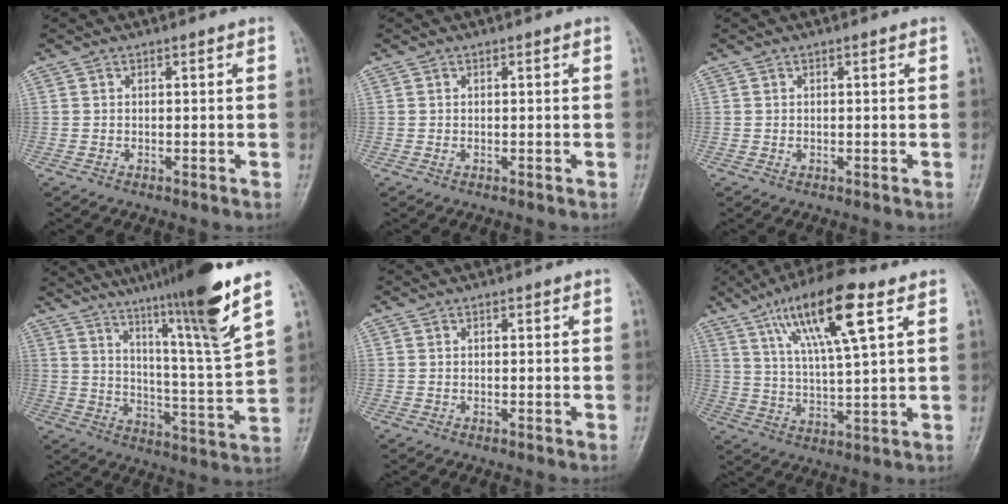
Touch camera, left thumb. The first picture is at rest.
{"total": 0.6, "force": [0.1, 0.3, 0.5], "torque": [-0.007, 0.000, 0.004]}
{"total": 0.5, "force": [0.1, 0.3, 0.4], "torque": [-0.004, -0.001, 0.004]}
{"total": 19.6, "force": [13.6, -0.6, 14.0], "torque": [-0.204, -0.077, 0.212]}
{"total": 0.7, "force": [0.4, 0.3, 0.4], "torque": [-0.006, -0.001, 0.006]}
{"total": 15.7, "force": [7.8, 3.5, 13.1], "torque": [-0.229, -0.017, 0.140]}